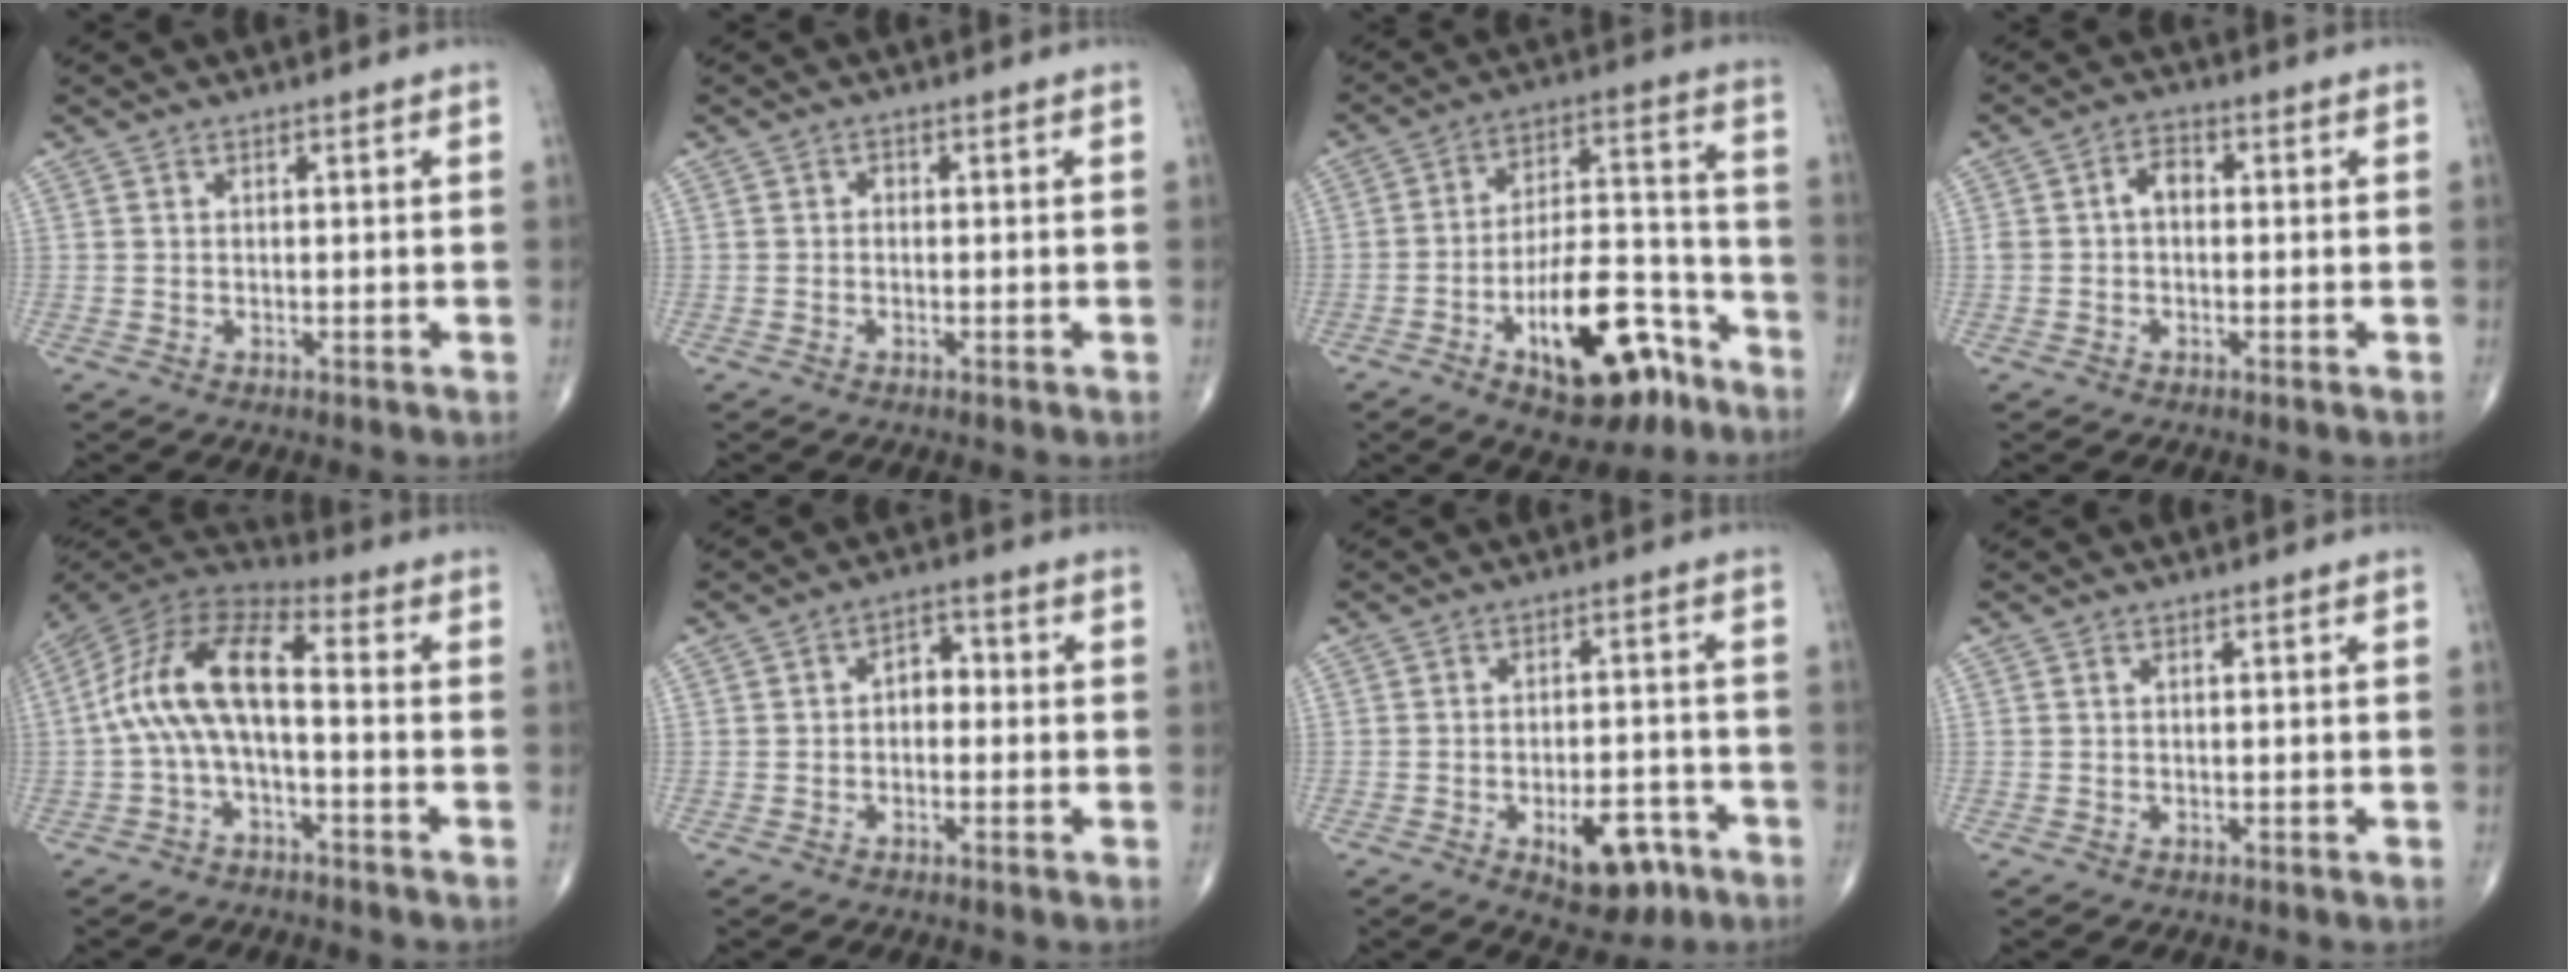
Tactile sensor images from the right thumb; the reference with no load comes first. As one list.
[{"total": 0.6, "force": [-0.1, 0.5, 0.4], "torque": [0.000, 0.003, -0.009]}, {"total": 19.0, "force": [-9.9, 8.3, 13.9], "torque": [-0.186, 0.081, -0.147]}, {"total": 3.6, "force": [0.0, 2.5, 2.6], "torque": [-0.038, 0.018, -0.007]}, {"total": 13.3, "force": [-1.5, 5.7, 11.9], "torque": [-0.234, 0.055, -0.041]}, {"total": 3.8, "force": [-0.3, 2.6, 2.7], "torque": [-0.017, 0.018, -0.018]}, {"total": 9.3, "force": [-4.5, 4.7, 6.7], "torque": [-0.070, 0.027, -0.056]}, {"total": 0.0}]